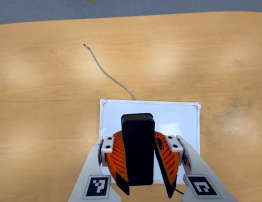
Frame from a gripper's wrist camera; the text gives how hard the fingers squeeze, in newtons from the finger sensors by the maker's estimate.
{"total": 8.9, "left": 9.1, "right": 8.7}